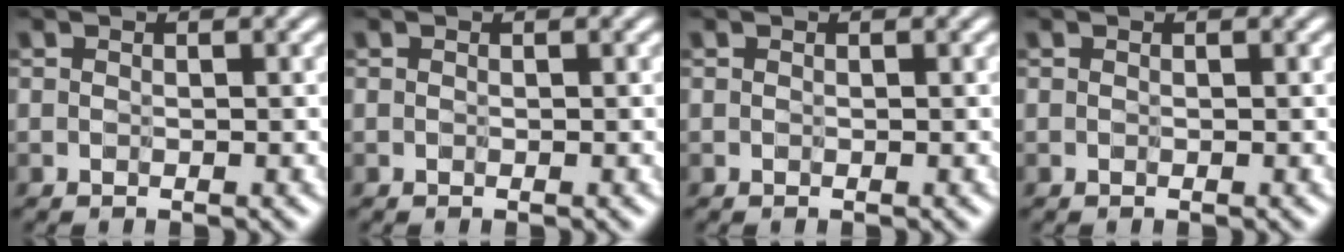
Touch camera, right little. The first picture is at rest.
{"total": 0.0}
{"total": 0.0}
{"total": 0.0}